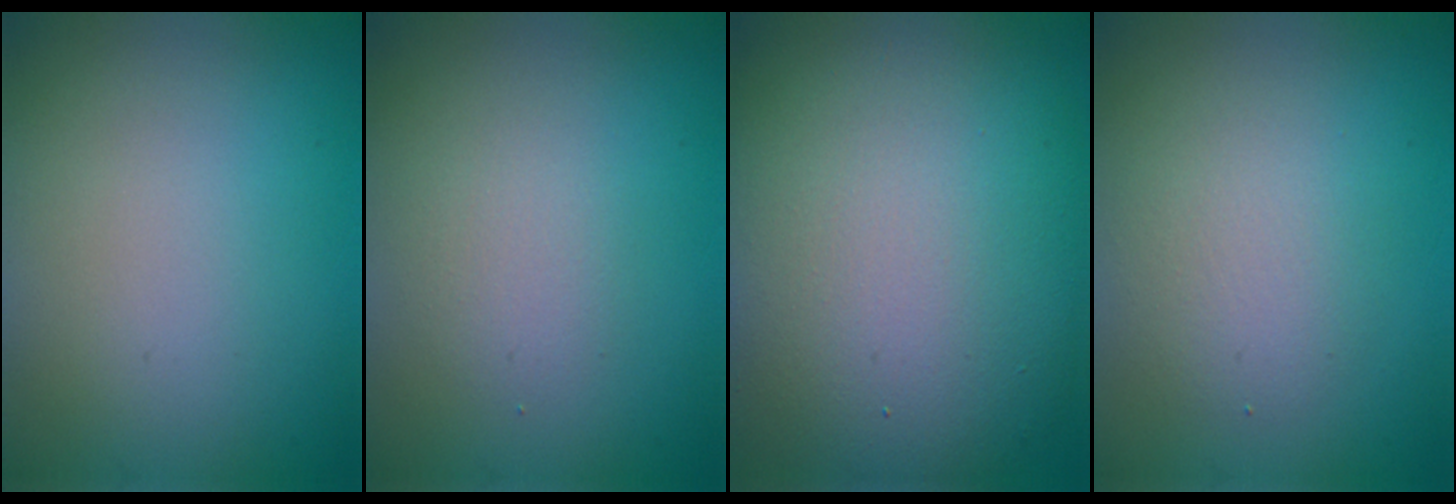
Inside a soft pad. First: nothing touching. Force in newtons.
{"total": 1.7, "press": 1.7, "slide": 0.1}
{"total": 14.8, "press": 14.8, "slide": 0.9}
{"total": 2.9, "press": 2.9, "slide": 0.0}